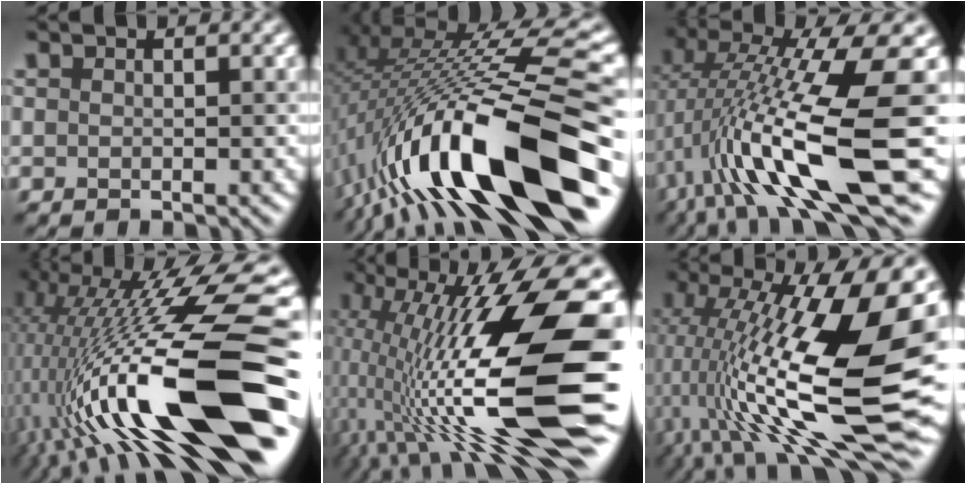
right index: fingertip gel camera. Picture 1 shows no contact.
{"total": 17.3, "force": [-4.9, 4.3, 16.0], "torque": [-0.265, 0.030, -0.091]}
{"total": 13.6, "force": [-0.9, 2.5, 13.3], "torque": [-0.229, 0.004, -0.008]}
{"total": 18.0, "force": [-3.4, 5.2, 16.9], "torque": [-0.308, 0.019, -0.067]}
{"total": 18.8, "force": [-1.1, 5.9, 17.8], "torque": [-0.327, 0.014, -0.029]}
{"total": 18.5, "force": [-0.3, 7.3, 17.0], "torque": [-0.311, 0.001, -0.008]}